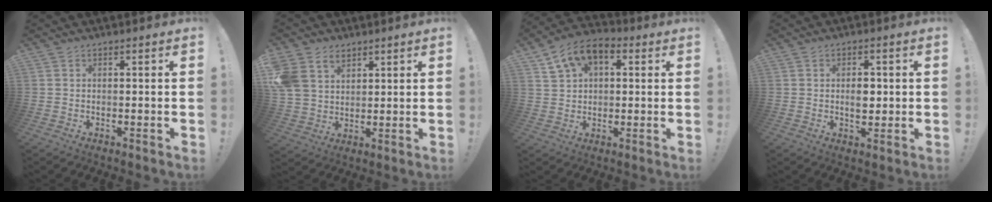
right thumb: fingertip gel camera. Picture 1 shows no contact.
{"total": 10.2, "force": [5.2, 7.7, 4.2], "torque": [-0.085, -0.025, 0.104]}
{"total": 9.4, "force": [4.3, 6.1, 5.6], "torque": [-0.101, -0.010, 0.087]}
{"total": 4.5, "force": [0.0, 3.0, 3.4], "torque": [-0.037, -0.005, -0.005]}